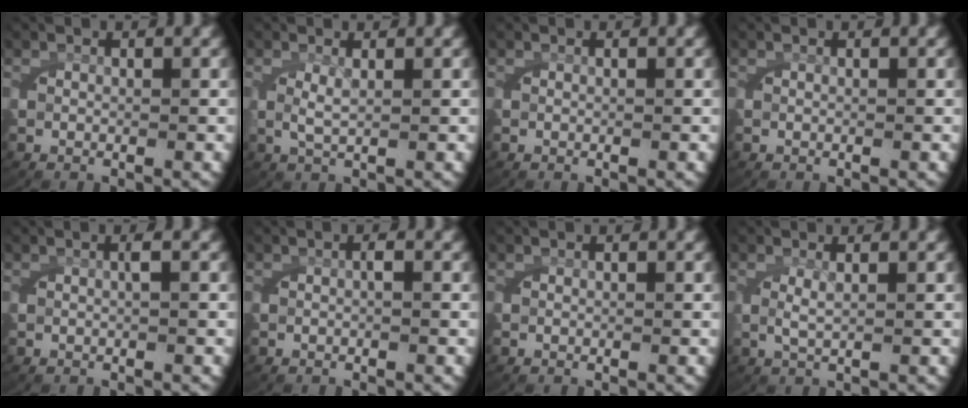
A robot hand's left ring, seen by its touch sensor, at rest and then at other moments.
{"total": 1.8, "force": [0.6, 0.4, 1.6], "torque": [-0.041, -0.005, 0.017]}
{"total": 0.0}
{"total": 0.0}
{"total": 0.8, "force": [0.0, -0.1, 0.8], "torque": [-0.015, 0.004, 0.000]}
{"total": 0.5, "force": [-0.1, 0.1, 0.5], "torque": [-0.009, 0.004, -0.003]}
{"total": 0.0}
{"total": 1.5, "force": [0.6, 0.2, 1.4], "torque": [-0.035, -0.004, 0.017]}